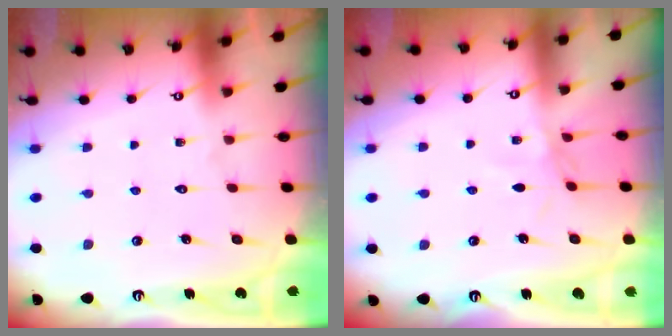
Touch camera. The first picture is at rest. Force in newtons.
{"total": 2.2, "press": 2.1, "slide": 0.5}